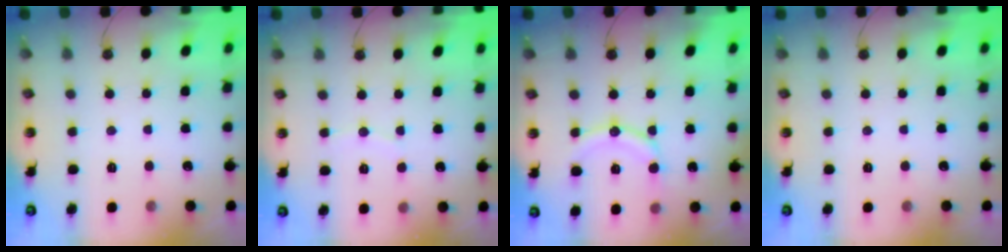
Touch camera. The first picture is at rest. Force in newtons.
{"total": 4.3, "press": 4.2, "slide": 0.4}
{"total": 12.0, "press": 11.7, "slide": 2.6}
{"total": 0.0}